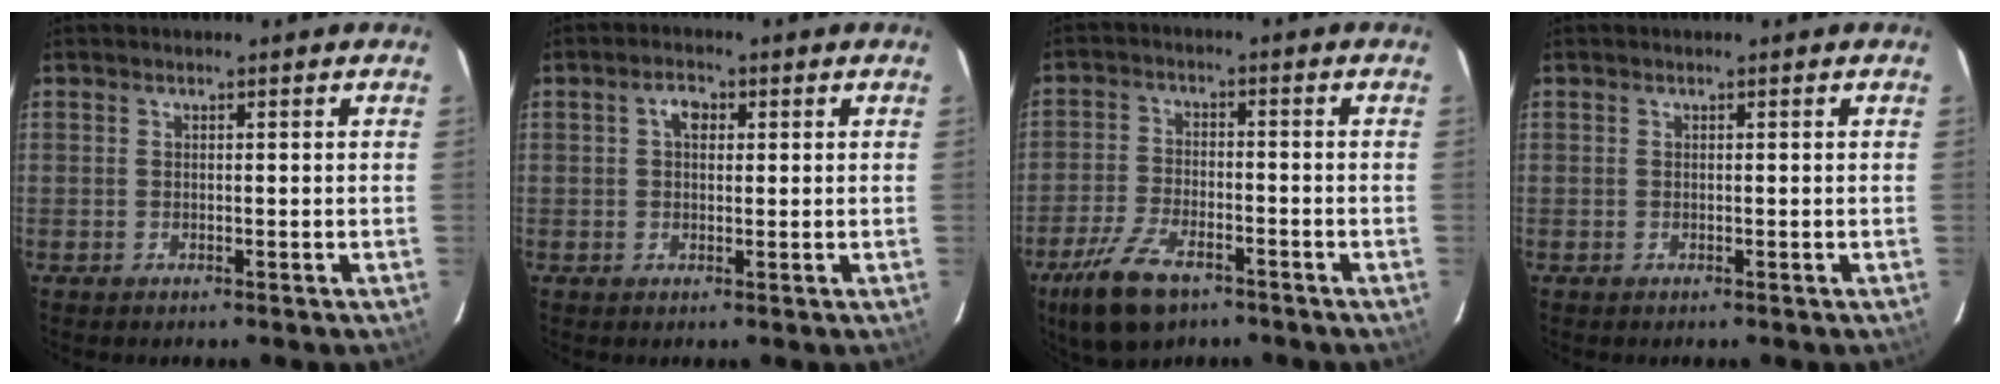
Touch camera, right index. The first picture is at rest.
{"total": 2.9, "force": [0.7, 1.9, 2.0], "torque": [-0.032, 0.011, 0.012]}
{"total": 10.7, "force": [-7.0, 4.7, 6.7], "torque": [-0.162, -0.016, -0.131]}
{"total": 0.0}